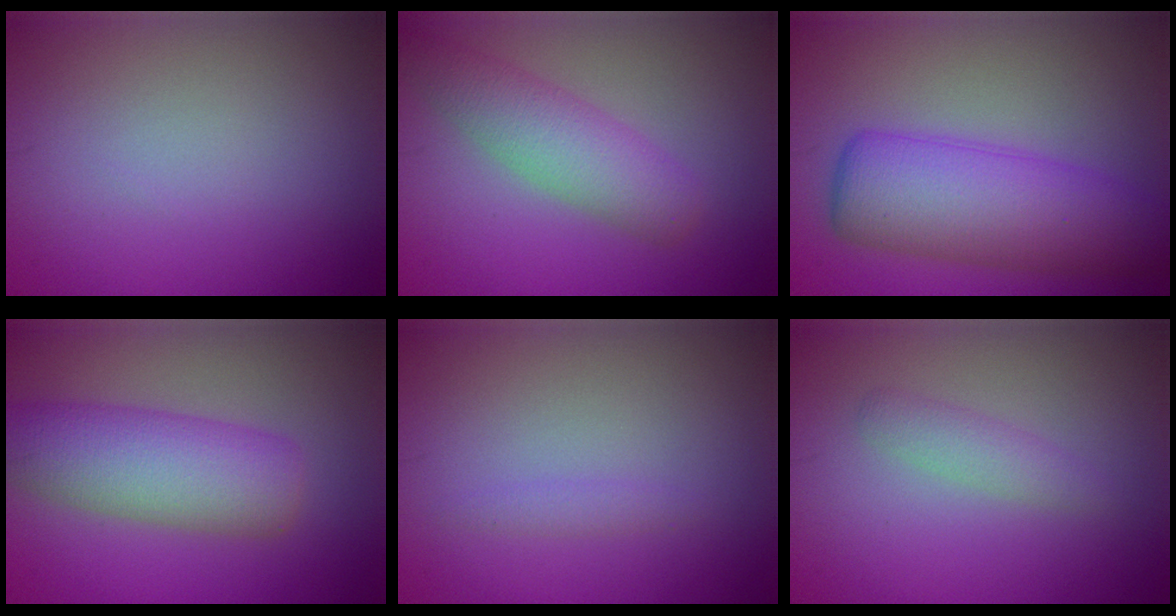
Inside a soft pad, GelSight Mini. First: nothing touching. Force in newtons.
{"total": 4.5, "press": 4.5, "slide": 0.2}
{"total": 8.2, "press": 8.2, "slide": 0.2}
{"total": 6.9, "press": 6.9, "slide": 0.2}
{"total": 0.8, "press": 0.8, "slide": 0.1}
{"total": 1.1, "press": 1.1, "slide": 0.1}